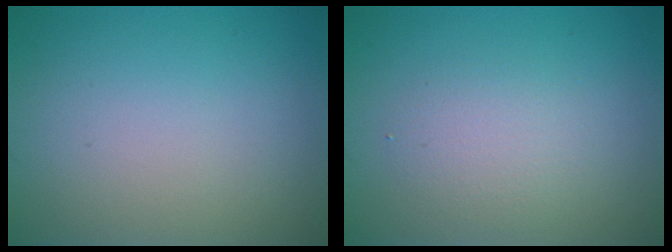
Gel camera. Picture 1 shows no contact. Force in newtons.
{"total": 2.4, "press": 2.4, "slide": 0.0}